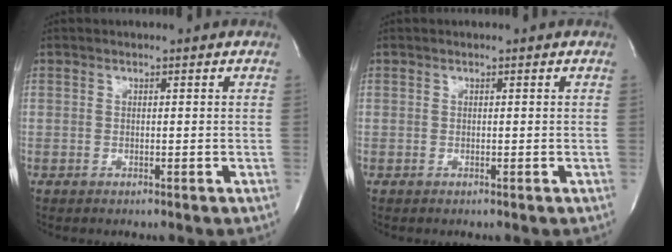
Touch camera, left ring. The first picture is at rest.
{"total": 0.0}